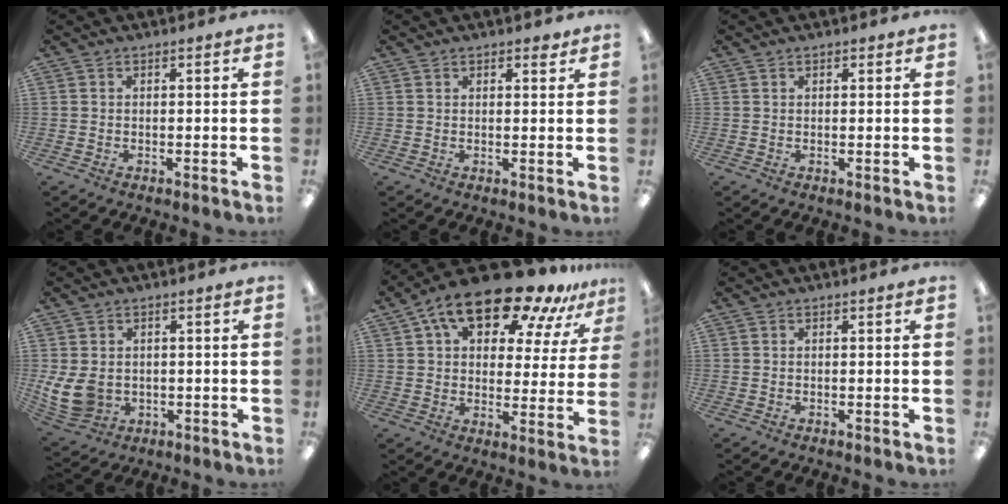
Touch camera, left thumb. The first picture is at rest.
{"total": 2.1, "force": [1.6, 0.8, 1.2], "torque": [-0.017, -0.002, 0.026]}
{"total": 0.8, "force": [0.5, 0.4, 0.5], "torque": [-0.010, 0.002, 0.009]}
{"total": 8.3, "force": [-0.1, 6.6, 5.0], "torque": [-0.113, 0.002, 0.003]}
{"total": 18.4, "force": [12.5, 7.7, 11.1], "torque": [-0.192, -0.069, 0.211]}
{"total": 0.0}